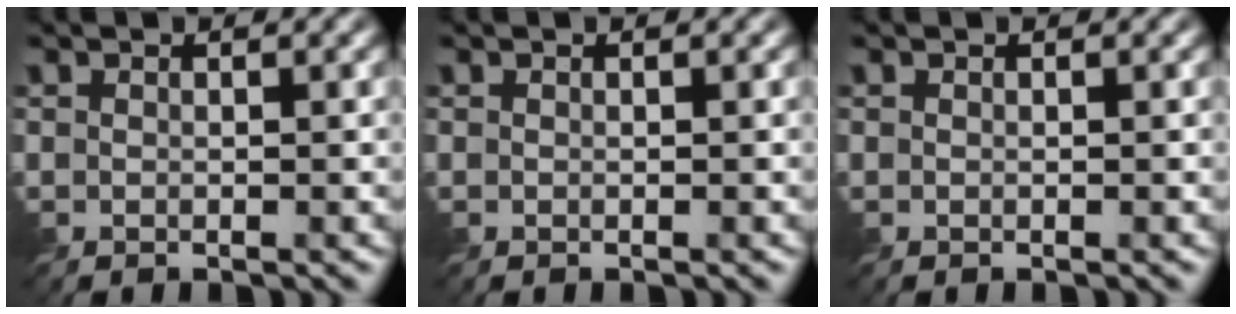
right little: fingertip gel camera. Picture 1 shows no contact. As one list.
[{"total": 0.0}, {"total": 0.0}]